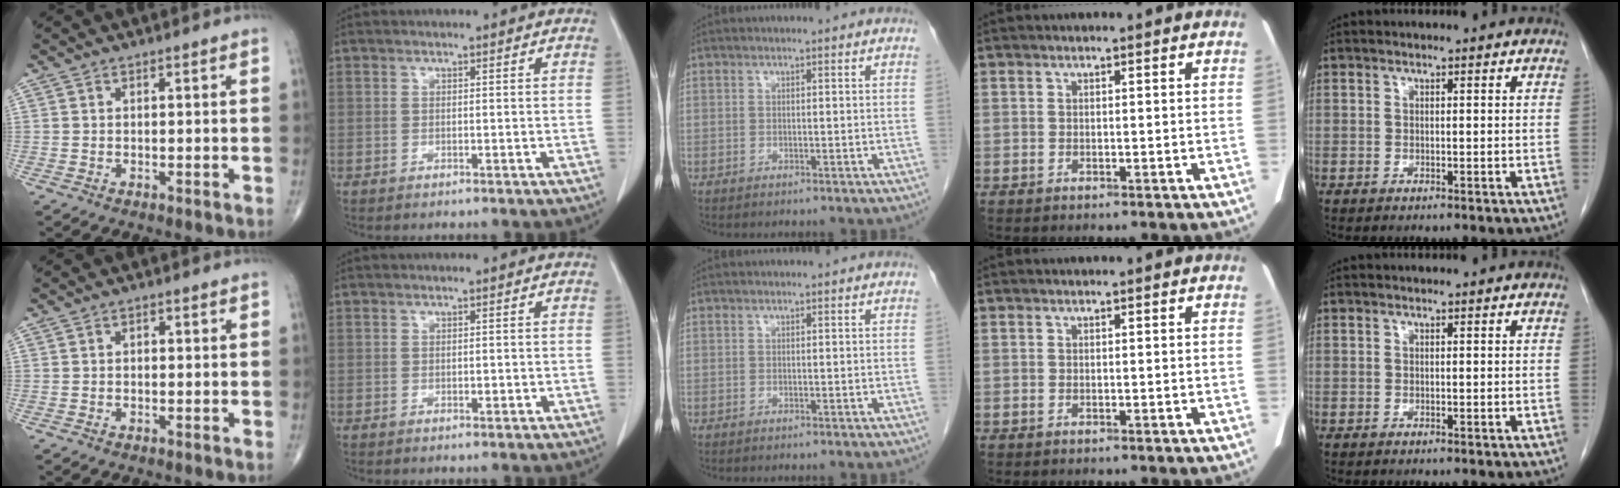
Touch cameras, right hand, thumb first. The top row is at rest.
{"thumb": {"total": 0.8, "force": [0.0, 0.6, 0.5], "torque": [-0.001, 0.004, -0.003]}, "index": {"total": 0.8, "force": [-0.1, 0.5, 0.7], "torque": [-0.006, 0.001, 0.003]}}